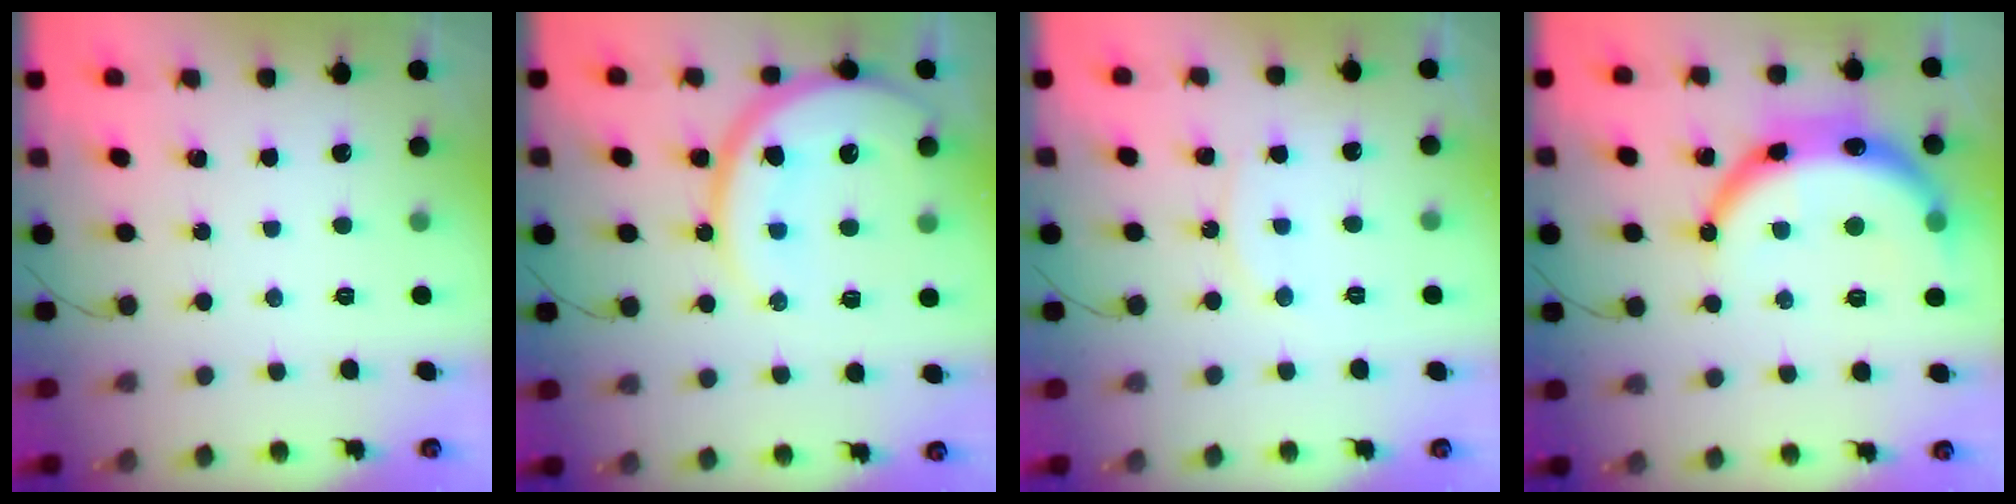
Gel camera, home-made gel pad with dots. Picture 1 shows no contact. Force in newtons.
{"total": 18.7, "press": 18.6, "slide": 1.8}
{"total": 7.0, "press": 7.0, "slide": 0.2}
{"total": 16.0, "press": 16.0, "slide": 1.0}